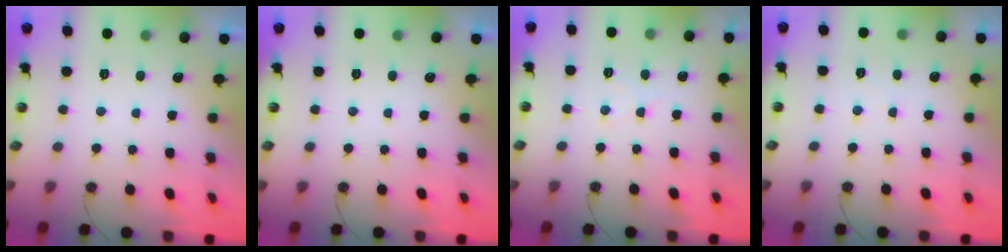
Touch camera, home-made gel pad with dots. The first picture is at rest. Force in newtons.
{"total": 0.0}
{"total": 5.4, "press": 5.4, "slide": 0.8}
{"total": 3.8, "press": 3.7, "slide": 0.7}